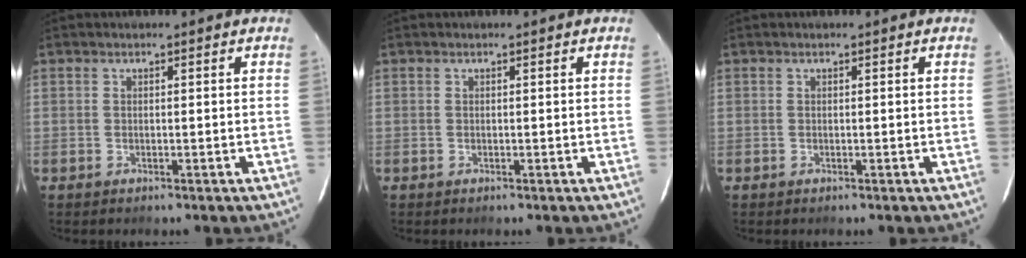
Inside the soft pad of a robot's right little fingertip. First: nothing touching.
{"total": 0.0}
{"total": 0.0}